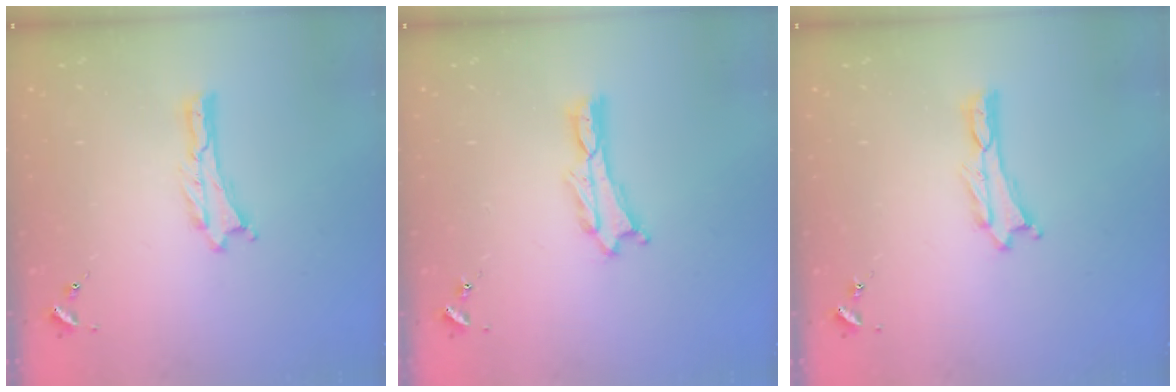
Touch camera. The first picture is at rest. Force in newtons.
{"total": 0.8, "press": 0.7, "slide": 0.2}
{"total": 0.0}